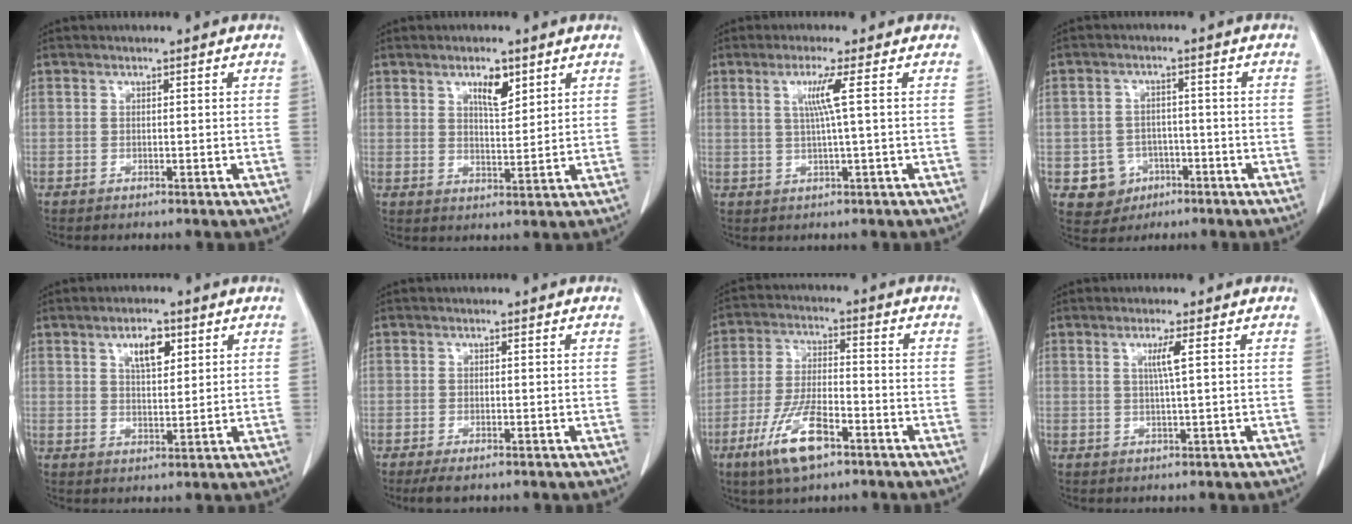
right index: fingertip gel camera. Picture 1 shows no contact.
{"total": 4.8, "force": [2.7, 1.6, 3.5], "torque": [-0.061, -0.001, 0.048]}
{"total": 4.1, "force": [1.1, -1.1, 3.9], "torque": [-0.080, -0.001, 0.021]}
{"total": 5.7, "force": [-2.2, 5.2, 0.9], "torque": [-0.011, 0.011, -0.026]}
{"total": 5.2, "force": [2.5, 2.0, 4.1], "torque": [-0.071, 0.001, 0.044]}
{"total": 2.3, "force": [-1.4, 0.7, 1.6], "torque": [-0.028, -0.005, -0.020]}
{"total": 10.2, "force": [-5.6, 2.8, 8.0], "torque": [-0.164, -0.011, -0.103]}
{"total": 2.8, "force": [0.8, -0.5, 2.6], "torque": [-0.052, -0.002, 0.014]}